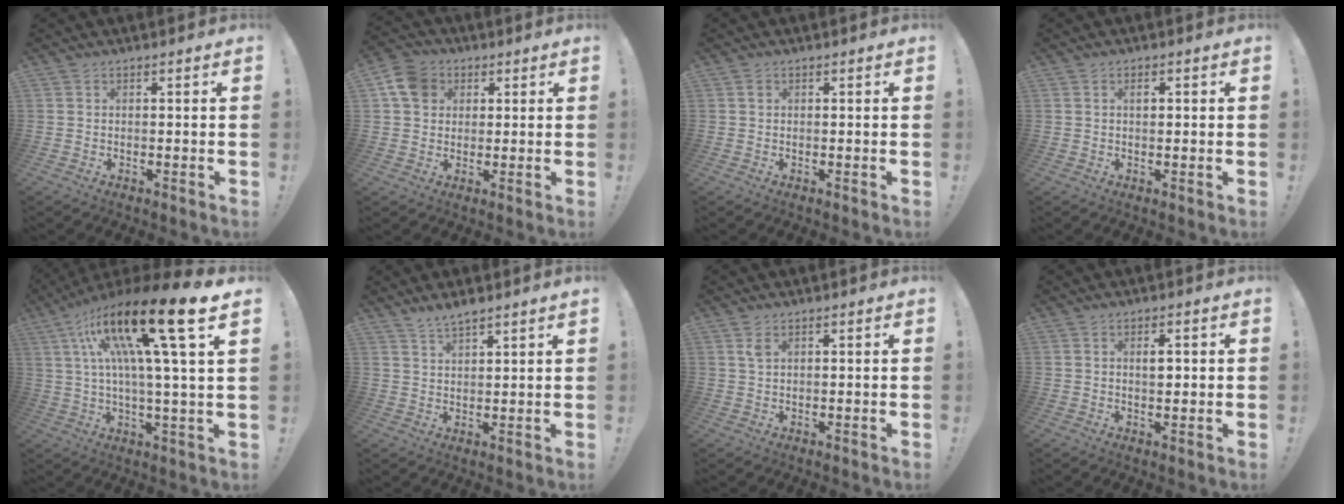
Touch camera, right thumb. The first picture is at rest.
{"total": 9.2, "force": [3.1, 7.5, 4.2], "torque": [-0.079, -0.001, 0.063]}
{"total": 0.7, "force": [0.2, 0.6, 0.3], "torque": [-0.007, 0.003, 0.004]}
{"total": 1.0, "force": [0.3, 0.5, 0.8], "torque": [-0.009, 0.000, 0.002]}
{"total": 22.5, "force": [8.3, 2.6, 20.7], "torque": [-0.374, -0.038, 0.116]}
{"total": 3.9, "force": [3.4, 0.1, 1.7], "torque": [-0.038, -0.017, 0.062]}
{"total": 2.0, "force": [1.0, 1.0, 1.4], "torque": [-0.027, 0.000, 0.018]}
{"total": 2.2, "force": [0.4, 1.0, 1.9], "torque": [-0.016, -0.008, 0.000]}